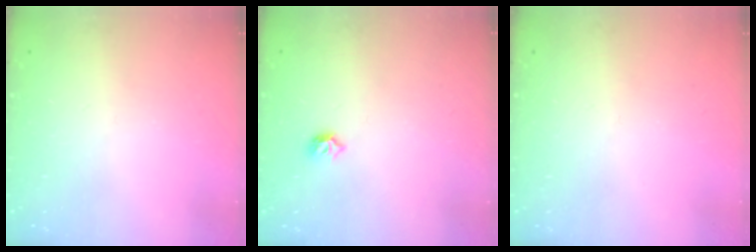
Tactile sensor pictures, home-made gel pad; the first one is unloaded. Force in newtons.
{"total": 4.8, "press": 4.7, "slide": 1.0}
{"total": 0.0}